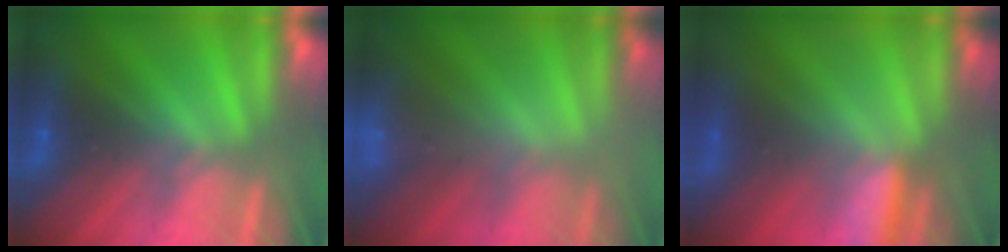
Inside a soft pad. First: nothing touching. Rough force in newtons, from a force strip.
{"total": 2.3}
{"total": 2.9}